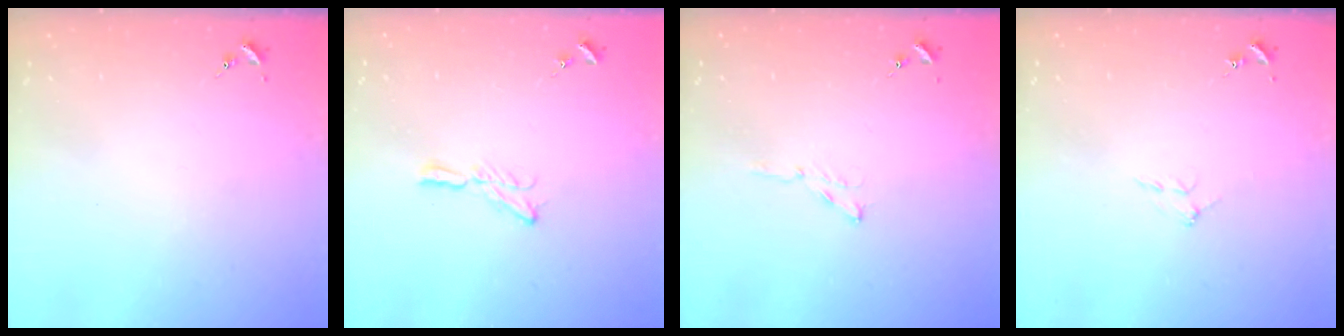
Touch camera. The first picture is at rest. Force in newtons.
{"total": 6.5, "press": 6.5, "slide": 0.3}
{"total": 3.5, "press": 3.5, "slide": 0.4}
{"total": 5.0, "press": 5.0, "slide": 0.9}